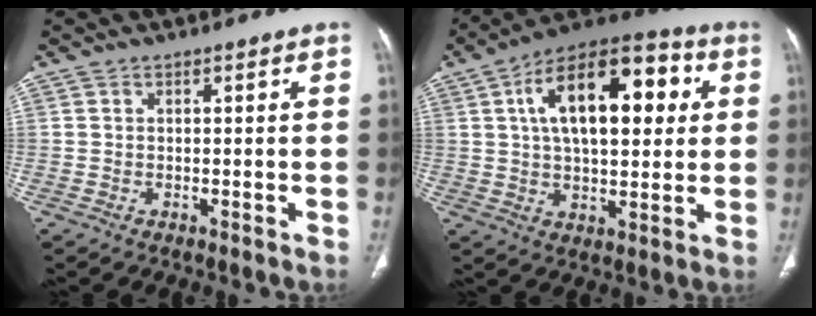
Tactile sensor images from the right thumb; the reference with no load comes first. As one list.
[{"total": 21.0, "force": [5.2, 10.4, 17.5], "torque": [-0.246, 0.015, 0.071]}]